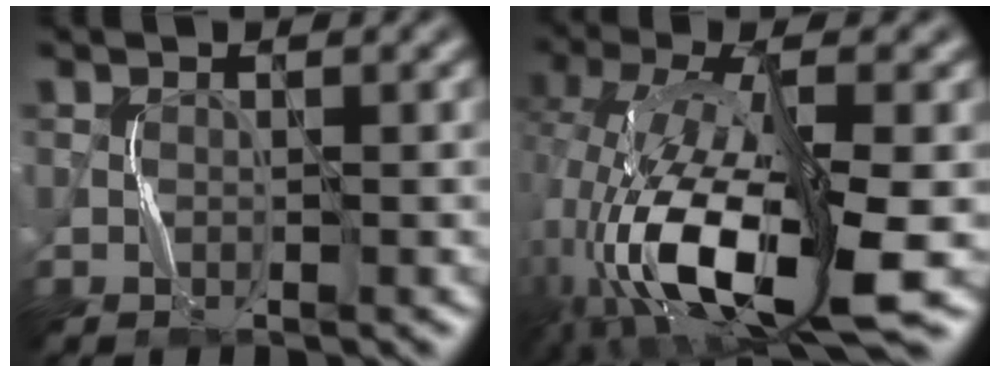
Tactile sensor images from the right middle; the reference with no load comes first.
{"total": 13.2, "force": [-4.9, 5.0, 11.2], "torque": [-0.234, -0.017, -0.084]}